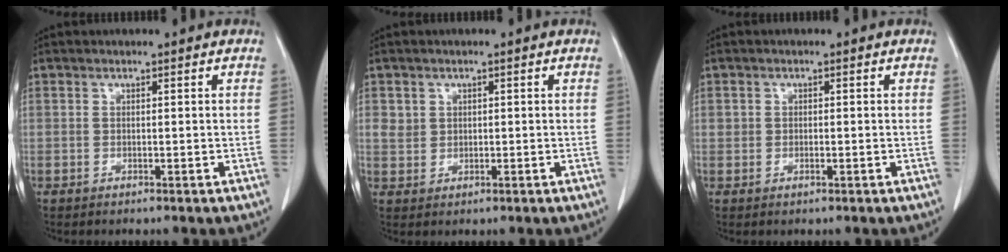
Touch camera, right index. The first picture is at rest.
{"total": 2.4, "force": [0.8, 2.2, 0.6], "torque": [-0.006, 0.006, 0.020]}
{"total": 1.1, "force": [-0.1, 0.8, 0.7], "torque": [-0.013, 0.003, 0.001]}